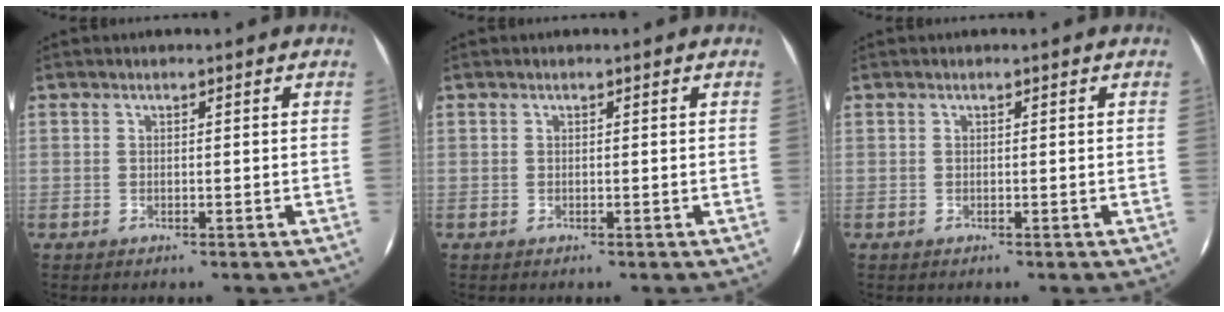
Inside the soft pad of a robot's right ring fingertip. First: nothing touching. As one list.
[{"total": 0.0}, {"total": 0.0}]